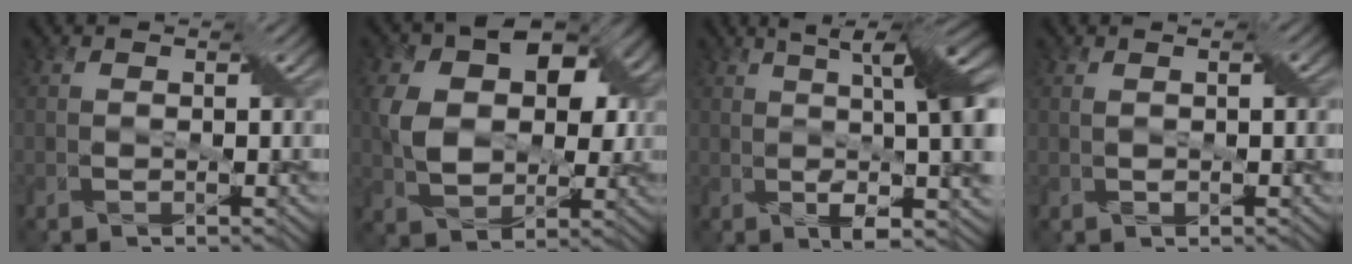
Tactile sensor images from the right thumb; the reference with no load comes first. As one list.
[{"total": 11.5, "force": [2.2, 7.9, 8.0], "torque": [-0.157, 0.005, 0.036]}, {"total": 13.0, "force": [2.2, 2.9, 12.4], "torque": [-0.185, 0.014, 0.037]}, {"total": 1.5, "force": [0.3, 0.2, 1.4], "torque": [-0.029, 0.005, 0.007]}]